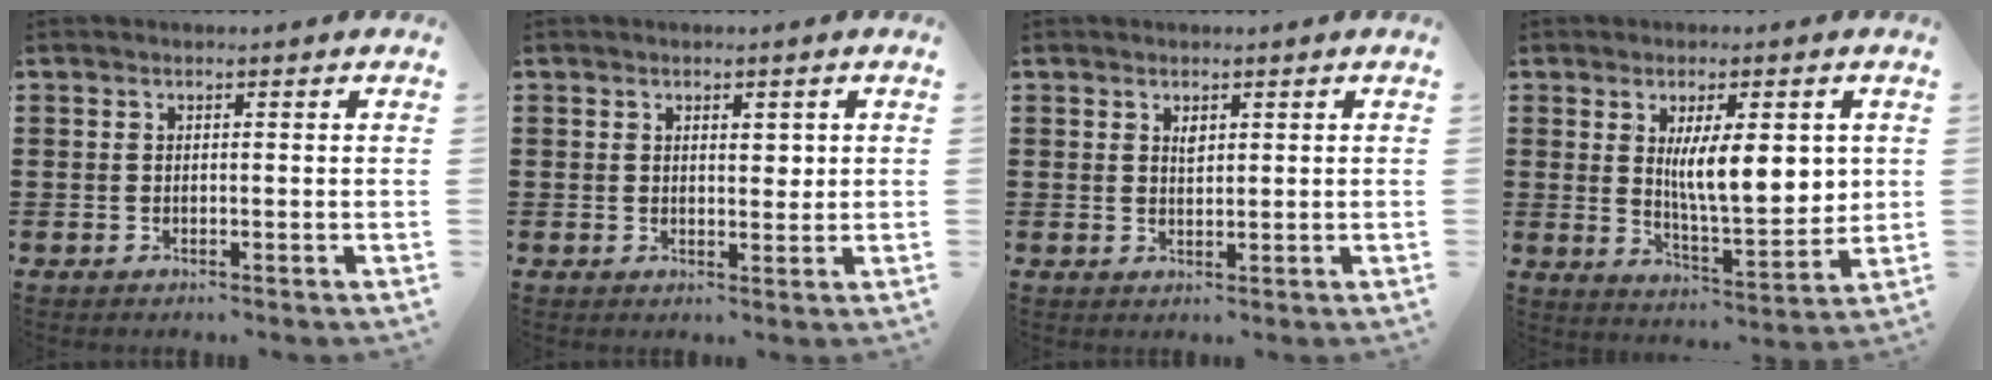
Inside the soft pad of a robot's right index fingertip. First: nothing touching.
{"total": 2.1, "force": [0.9, 1.2, 1.5], "torque": [-0.016, 0.000, 0.011]}
{"total": 1.2, "force": [0.7, 0.7, 0.7], "torque": [-0.008, 0.000, 0.011]}
{"total": 9.8, "force": [2.3, 3.2, 8.9], "torque": [-0.141, -0.008, 0.033]}